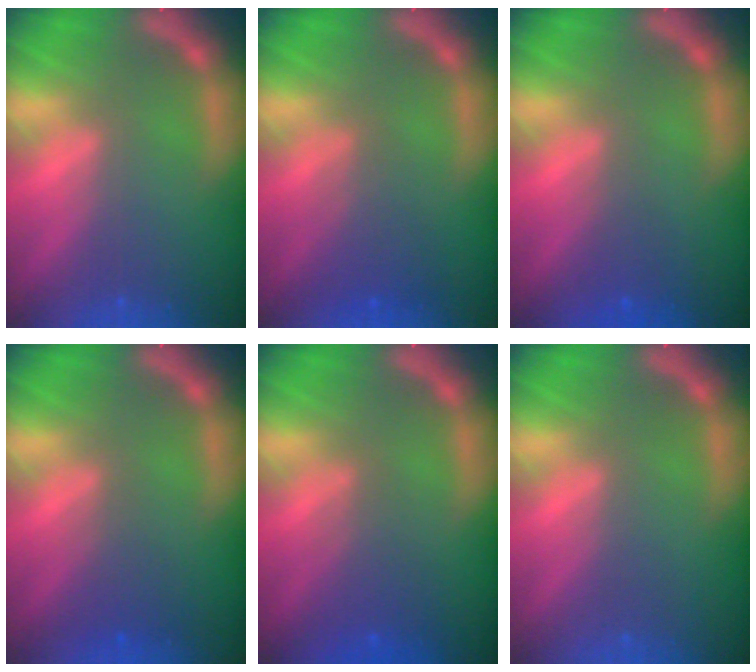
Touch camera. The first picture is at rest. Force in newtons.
{"total": 2.9}
{"total": 1.5}
{"total": 2.0}
{"total": 3.0}
{"total": 0.0}